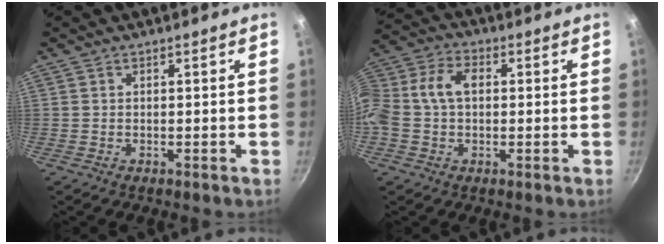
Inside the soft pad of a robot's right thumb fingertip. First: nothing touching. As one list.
[{"total": 11.8, "force": [0.5, 8.2, 8.5], "torque": [-0.160, 0.037, -0.010]}]